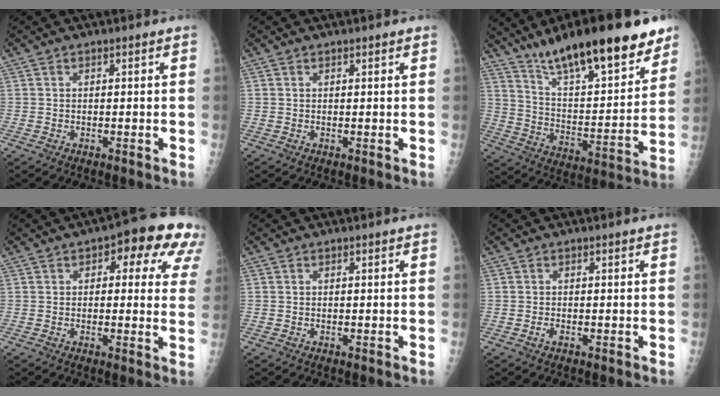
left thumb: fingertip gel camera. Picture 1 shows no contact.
{"total": 0.8, "force": [0.7, 0.1, 0.4], "torque": [-0.004, 0.001, 0.010]}
{"total": 25.0, "force": [17.8, 6.8, 16.3], "torque": [-0.222, -0.069, 0.289]}
{"total": 12.3, "force": [5.4, 6.0, 9.3], "torque": [-0.053, 0.003, 0.052]}
{"total": 0.0}
{"total": 0.7, "force": [-0.3, 0.3, 0.6], "torque": [-0.014, 0.002, -0.004]}